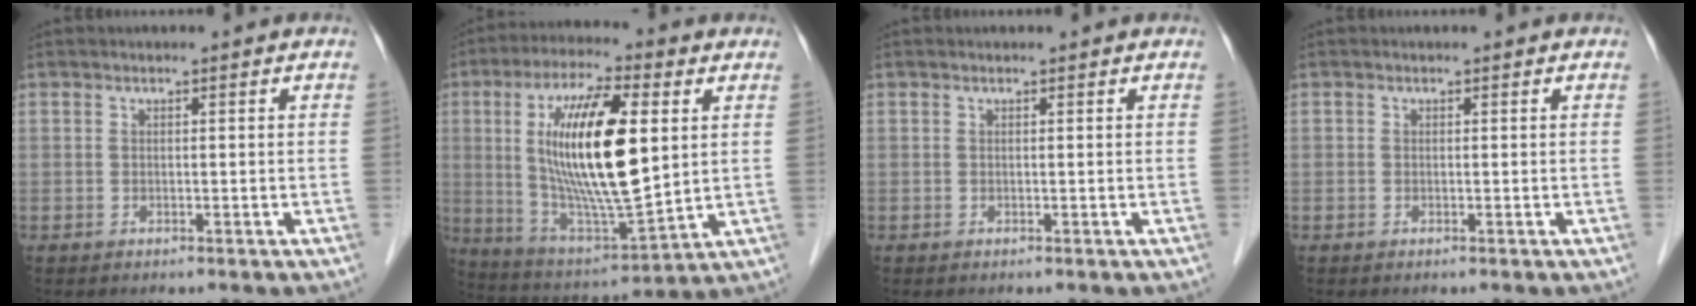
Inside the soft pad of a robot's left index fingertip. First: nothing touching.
{"total": 18.7, "force": [3.3, 4.1, 18.0], "torque": [-0.343, -0.002, 0.062]}
{"total": 0.0}
{"total": 0.6, "force": [-0.2, -0.6, 0.0], "torque": [0.001, 0.000, -0.007]}